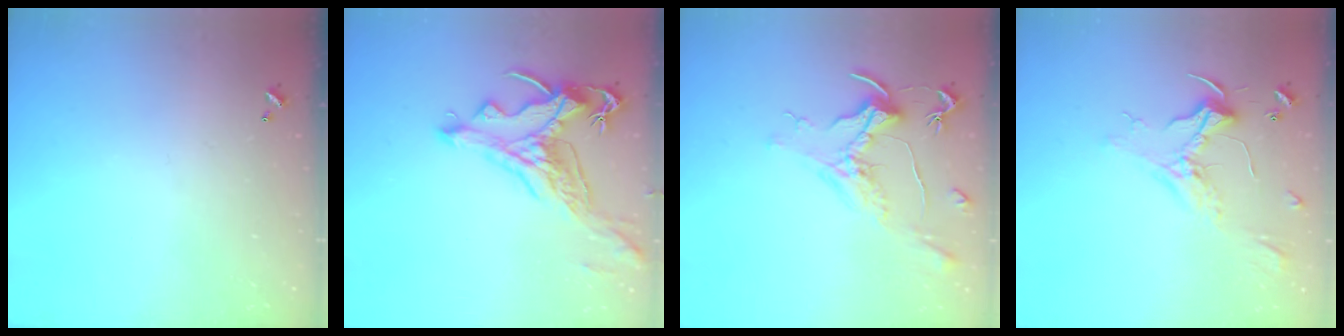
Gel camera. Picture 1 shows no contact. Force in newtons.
{"total": 2.2, "press": 1.7, "slide": 1.3}
{"total": 1.6, "press": 1.4, "slide": 0.7}
{"total": 2.3, "press": 2.2, "slide": 0.8}